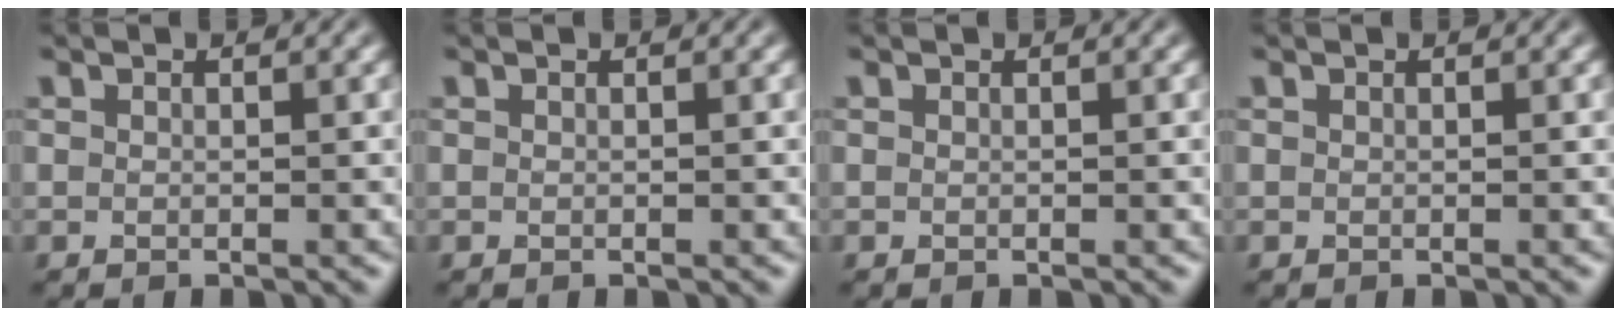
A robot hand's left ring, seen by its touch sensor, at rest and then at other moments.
{"total": 0.0}
{"total": 0.0}
{"total": 0.0}